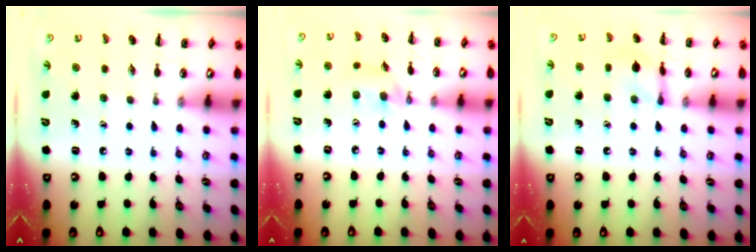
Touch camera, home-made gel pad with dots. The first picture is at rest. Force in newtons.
{"total": 4.6, "press": 4.5, "slide": 0.8}
{"total": 7.7, "press": 7.7, "slide": 0.5}